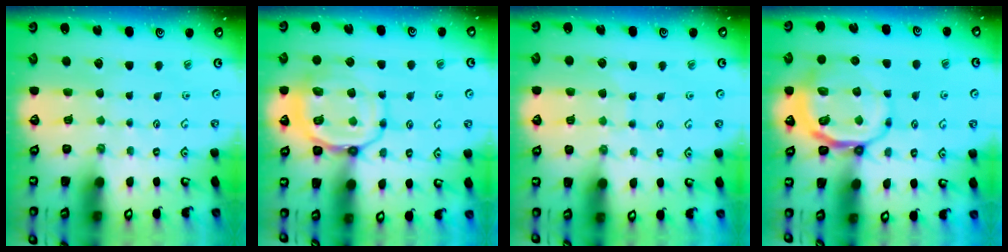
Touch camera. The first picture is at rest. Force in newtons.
{"total": 12.6, "press": 12.5, "slide": 1.4}
{"total": 5.6, "press": 5.6, "slide": 0.3}
{"total": 9.7, "press": 9.5, "slide": 2.3}